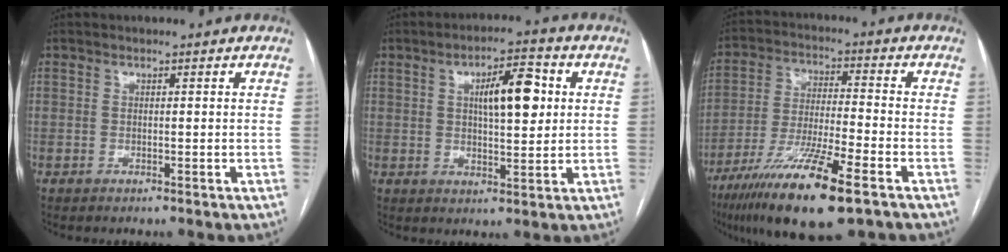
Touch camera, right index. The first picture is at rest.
{"total": 8.6, "force": [2.1, 2.6, 8.0], "torque": [-0.127, 0.015, 0.035]}
{"total": 16.0, "force": [-9.4, 1.3, 12.8], "torque": [-0.247, -0.040, -0.167]}